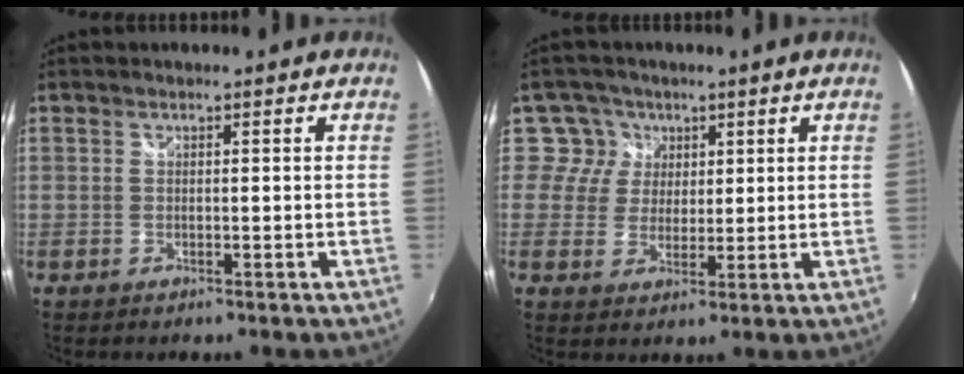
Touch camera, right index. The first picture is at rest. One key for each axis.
{"total": 5.3, "fx": 2.1, "fy": 4.9, "fz": 0.0, "tx": 0.017, "ty": 0.007, "tz": 0.027}